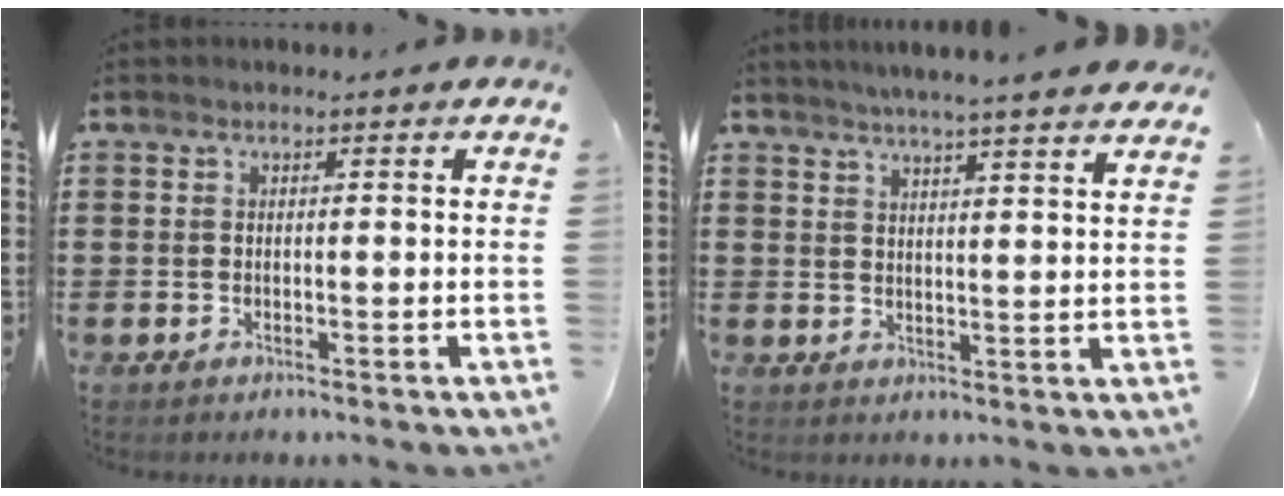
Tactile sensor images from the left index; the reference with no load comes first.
{"total": 3.7, "force": [3.6, -0.6, 0.8], "torque": [-0.029, -0.015, 0.062]}